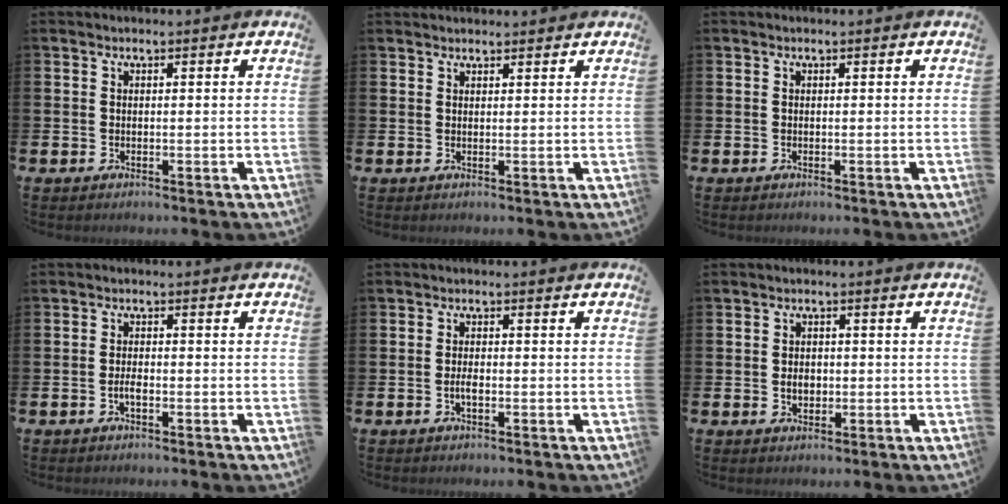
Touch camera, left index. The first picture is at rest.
{"total": 1.4, "force": [1.4, 0.3, 0.1], "torque": [0.004, -0.002, 0.024]}
{"total": 0.0}
{"total": 1.7, "force": [-0.6, 0.6, 1.4], "torque": [-0.033, 0.003, -0.011]}
{"total": 1.6, "force": [-0.5, 0.6, 1.4], "torque": [-0.023, 0.000, -0.011]}
{"total": 2.4, "force": [-0.2, 1.7, 1.6], "torque": [-0.013, -0.001, -0.011]}